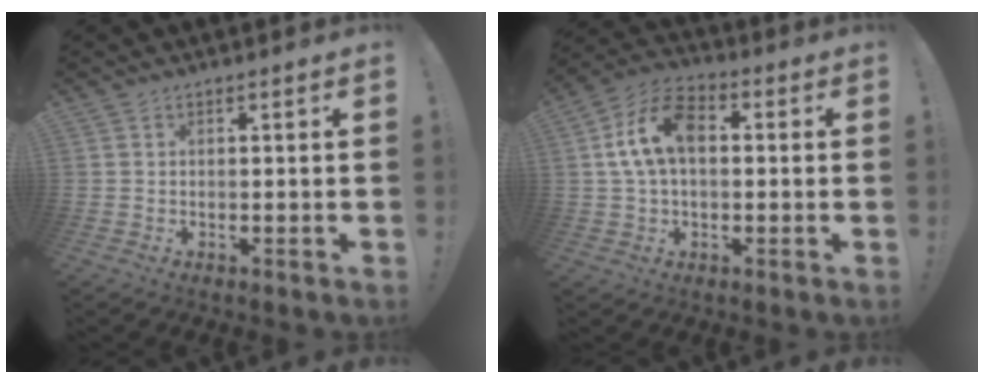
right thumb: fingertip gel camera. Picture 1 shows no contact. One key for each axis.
{"total": 13.0, "fx": 1.9, "fy": 8.2, "fz": 9.9, "tx": -0.189, "ty": 0.014, "tz": 0.039}